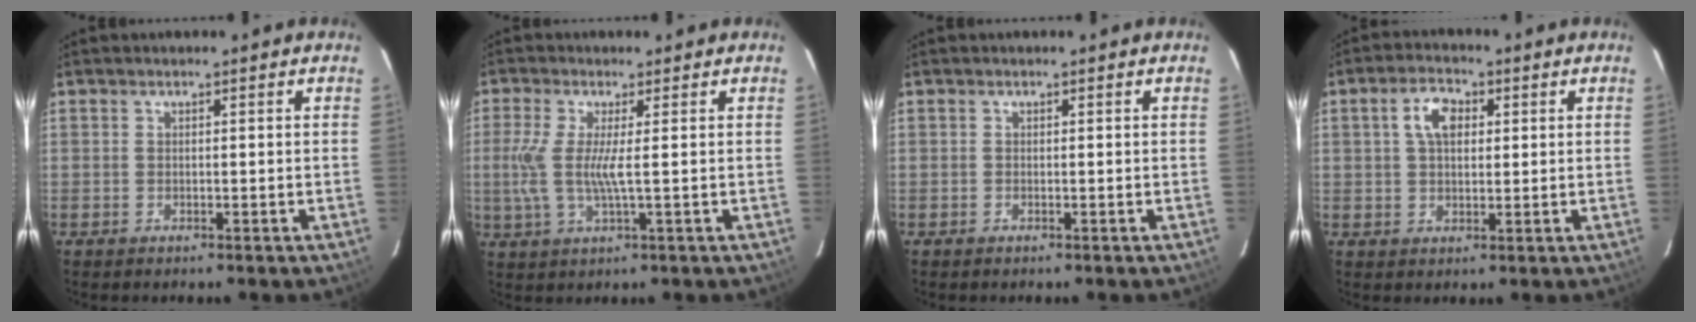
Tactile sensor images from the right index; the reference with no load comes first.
{"total": 6.5, "force": [0.1, 0.4, 6.5], "torque": [-0.148, -0.006, -0.001]}
{"total": 0.0}
{"total": 5.6, "force": [1.6, 3.5, 4.1], "torque": [-0.074, 0.017, 0.029]}